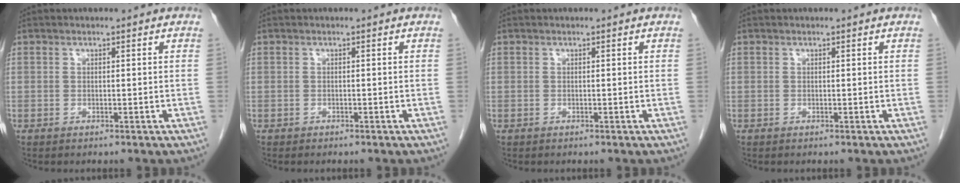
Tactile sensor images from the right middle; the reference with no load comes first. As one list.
[{"total": 0.0}, {"total": 0.0}, {"total": 0.0}]